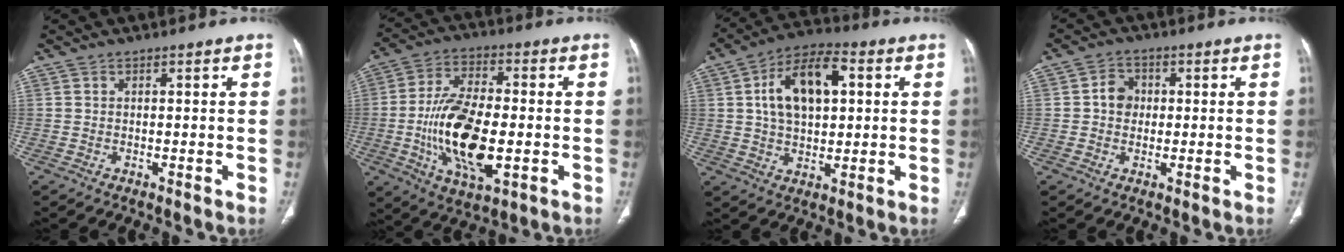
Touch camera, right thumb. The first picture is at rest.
{"total": 17.7, "force": [-3.1, 8.3, 15.3], "torque": [-0.281, 0.003, -0.050]}
{"total": 14.1, "force": [3.2, 7.9, 11.3], "torque": [-0.184, 0.014, 0.050]}
{"total": 4.2, "force": [0.2, 3.6, 2.1], "torque": [-0.017, 0.010, -0.002]}